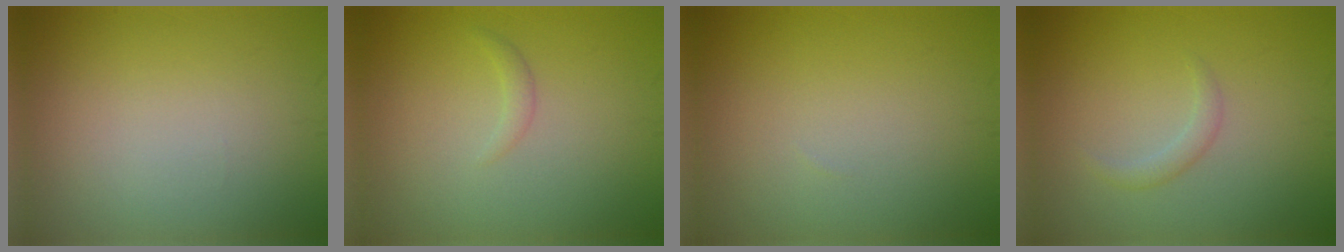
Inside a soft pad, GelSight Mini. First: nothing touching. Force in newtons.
{"total": 0.8, "press": 0.8, "slide": 0.1}
{"total": 0.0}
{"total": 1.2, "press": 1.2, "slide": 0.1}